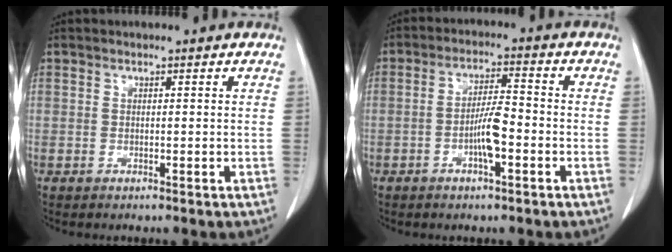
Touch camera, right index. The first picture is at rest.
{"total": 5.4, "force": [-1.7, 1.0, 5.0], "torque": [-0.095, 0.010, -0.029]}